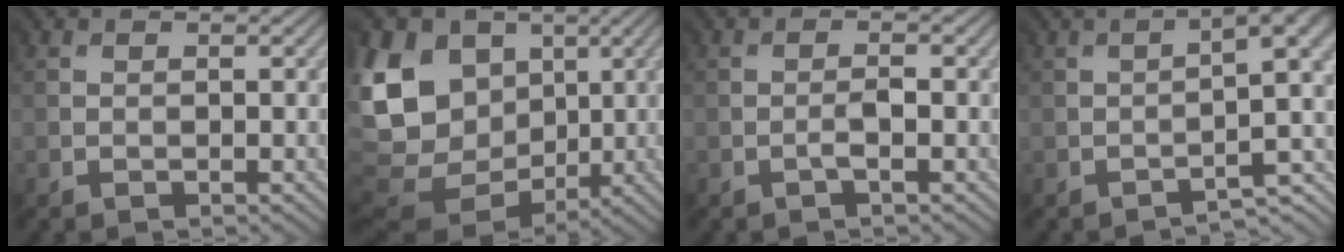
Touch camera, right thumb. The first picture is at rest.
{"total": 17.3, "force": [2.6, 14.5, 9.0], "torque": [-0.250, -0.002, 0.092]}
{"total": 0.8, "force": [-0.7, -0.4, 0.2], "torque": [-0.006, 0.003, -0.014]}
{"total": 6.9, "force": [-3.9, 1.1, 5.6], "torque": [-0.055, 0.007, -0.056]}